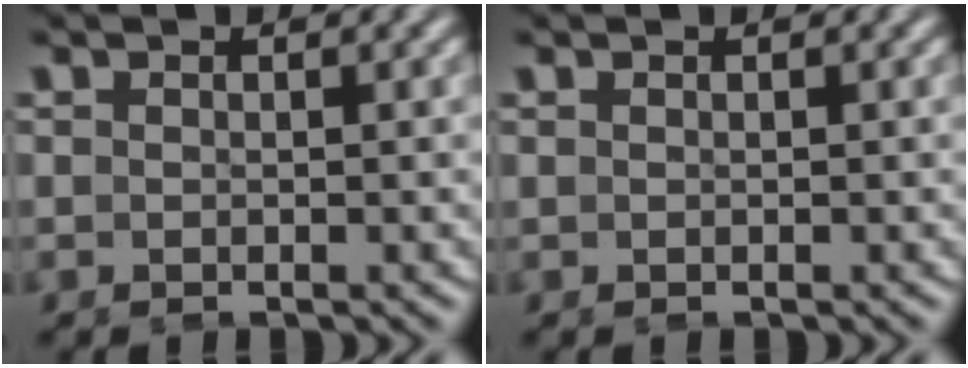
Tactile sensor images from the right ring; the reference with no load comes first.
{"total": 0.0}